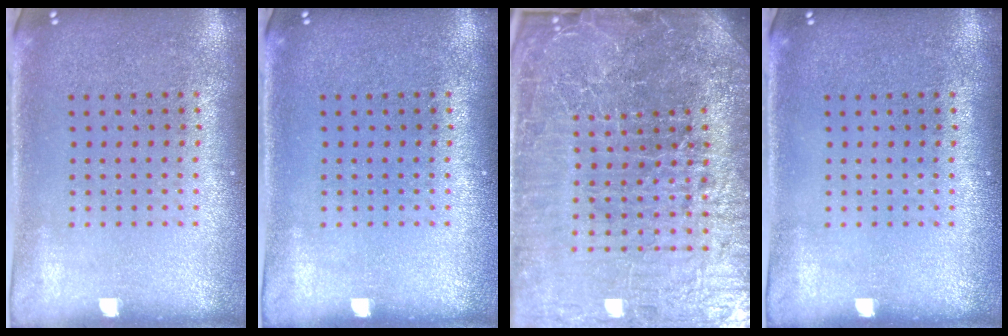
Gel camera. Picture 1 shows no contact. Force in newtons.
{"total": 0.0}
{"total": 7.6, "press": 6.6, "slide": 3.8}
{"total": 0.0}